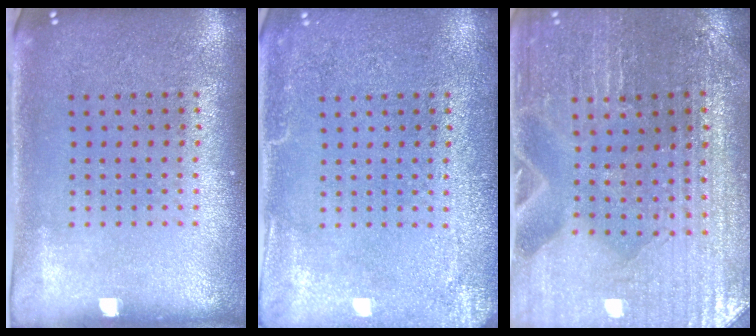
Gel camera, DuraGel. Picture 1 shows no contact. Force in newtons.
{"total": 2.8, "press": 2.8, "slide": 0.3}
{"total": 1.7, "press": 1.7, "slide": 0.2}